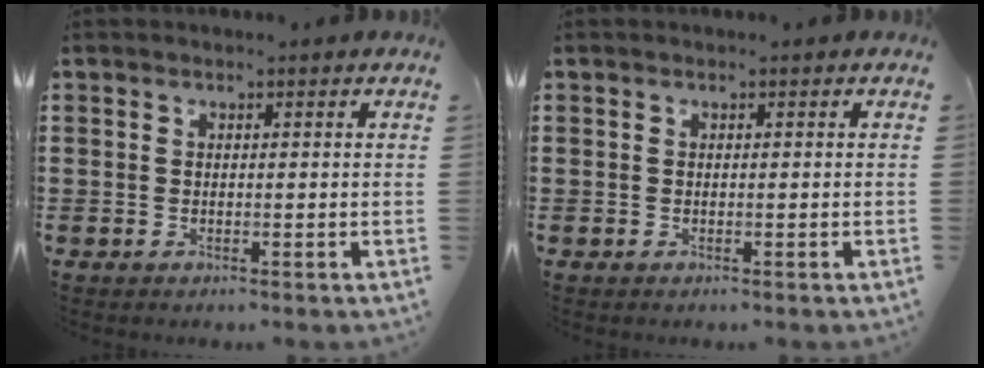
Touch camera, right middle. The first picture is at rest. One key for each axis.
{"total": 0.0}